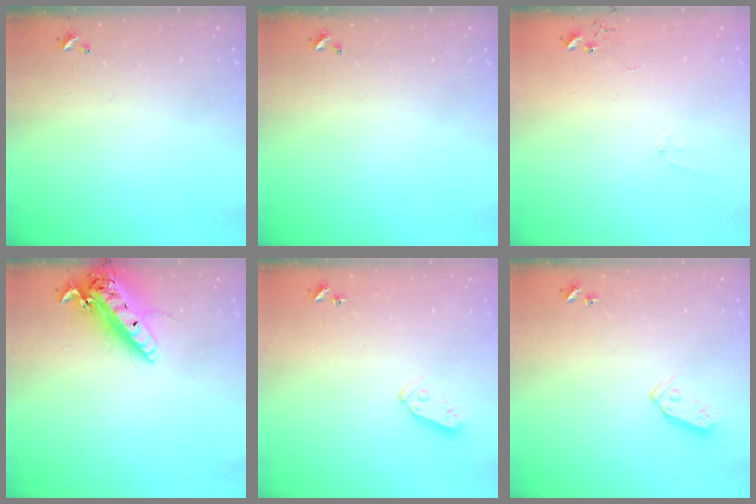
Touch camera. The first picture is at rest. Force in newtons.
{"total": 0.0}
{"total": 5.5, "press": 5.5, "slide": 0.6}
{"total": 17.4, "press": 16.9, "slide": 4.1}
{"total": 6.5, "press": 6.5, "slide": 0.4}
{"total": 7.5, "press": 7.5, "slide": 0.4}